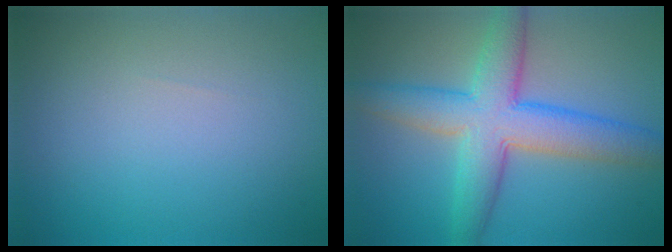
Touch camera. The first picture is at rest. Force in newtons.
{"total": 7.6, "press": 7.6, "slide": 0.2}